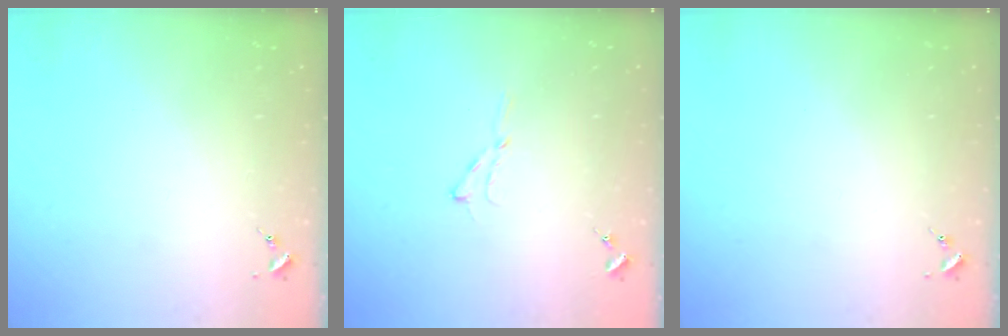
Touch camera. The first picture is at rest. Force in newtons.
{"total": 4.3, "press": 4.3, "slide": 0.6}
{"total": 0.0}